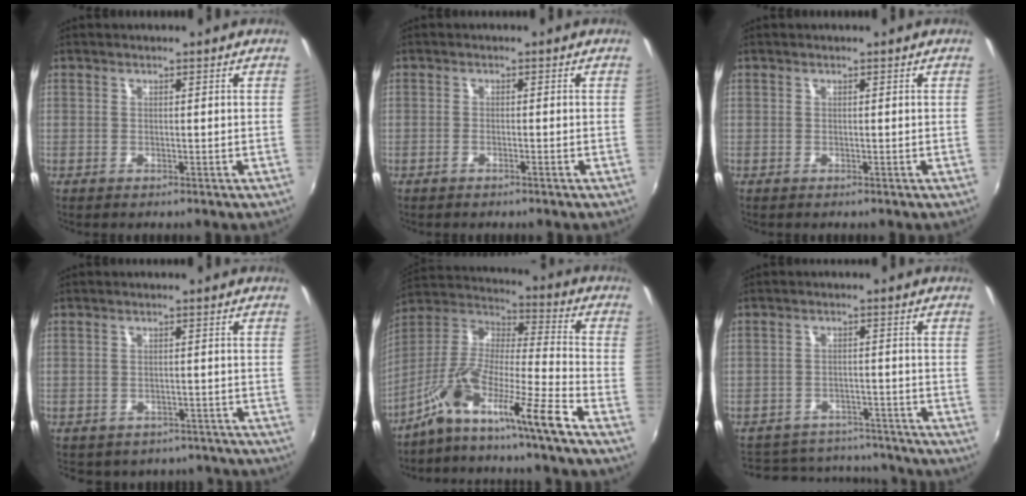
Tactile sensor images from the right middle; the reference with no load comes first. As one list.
[{"total": 1.1, "force": [-1.0, 0.1, 0.6], "torque": [-0.021, 0.003, -0.023]}, {"total": 0.0}, {"total": 10.1, "force": [-8.5, 4.8, 2.5], "torque": [-0.057, 0.003, -0.095]}, {"total": 14.9, "force": [-10.6, -1.3, 10.4], "torque": [-0.181, -0.020, -0.203]}, {"total": 16.4, "force": [-14.0, 7.1, 4.9], "torque": [-0.121, 0.030, -0.177]}]